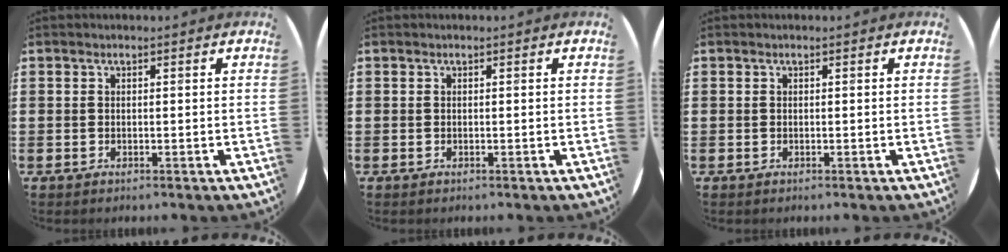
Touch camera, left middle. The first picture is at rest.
{"total": 0.0}
{"total": 0.0}